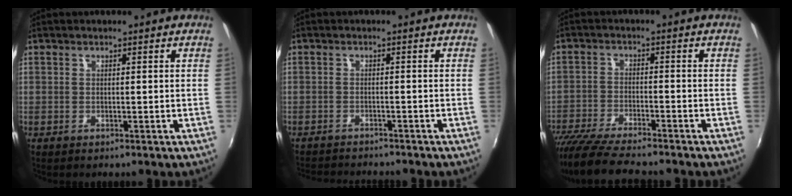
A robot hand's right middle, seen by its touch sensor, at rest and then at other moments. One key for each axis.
{"total": 6.9, "fx": -6.5, "fy": 1.0, "fz": 2.0, "tx": -0.055, "ty": -0.013, "tz": -0.101}
{"total": 11.8, "fx": -10.2, "fy": 1.4, "fz": 5.6, "tx": -0.128, "ty": -0.035, "tz": -0.181}